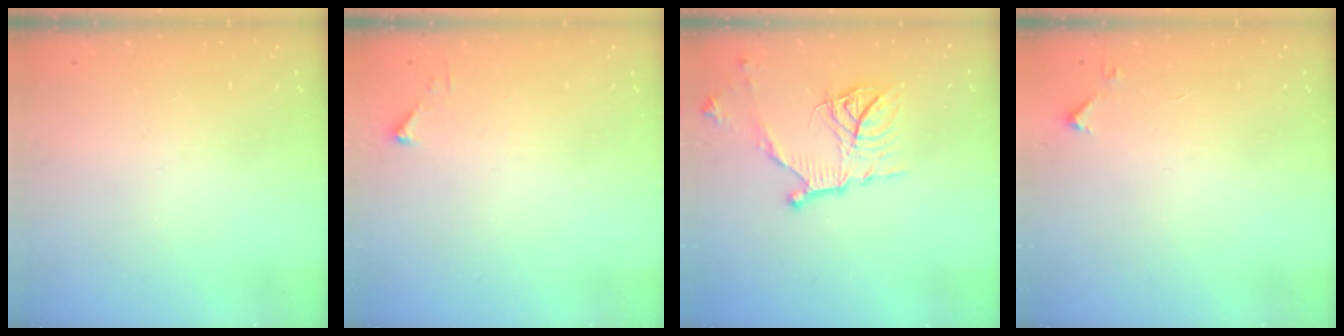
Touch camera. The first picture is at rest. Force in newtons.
{"total": 2.7, "press": 2.7, "slide": 0.3}
{"total": 14.7, "press": 14.7, "slide": 0.2}
{"total": 3.8, "press": 3.7, "slide": 0.6}